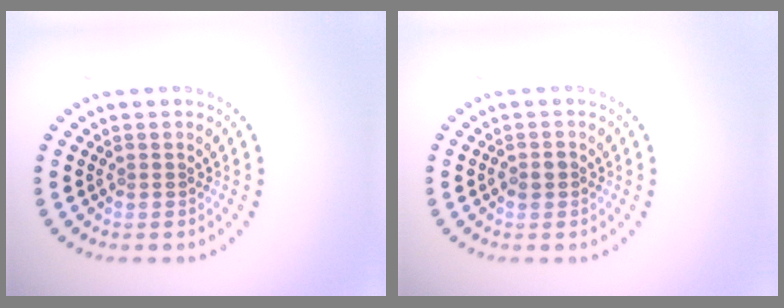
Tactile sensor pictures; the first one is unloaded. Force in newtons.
{"total": 1.0, "press": 1.0, "slide": 0.1}